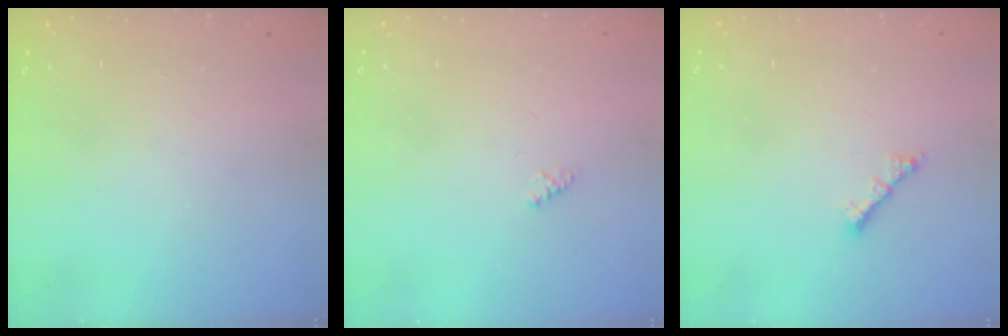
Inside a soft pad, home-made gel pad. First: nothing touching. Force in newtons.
{"total": 1.5, "press": 1.4, "slide": 0.4}
{"total": 1.8, "press": 1.7, "slide": 0.6}